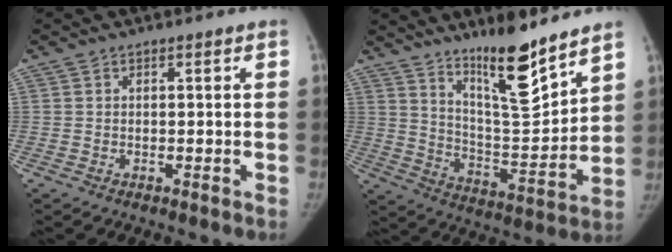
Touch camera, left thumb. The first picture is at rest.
{"total": 14.8, "force": [11.0, 2.5, 9.6], "torque": [-0.133, -0.092, 0.193]}